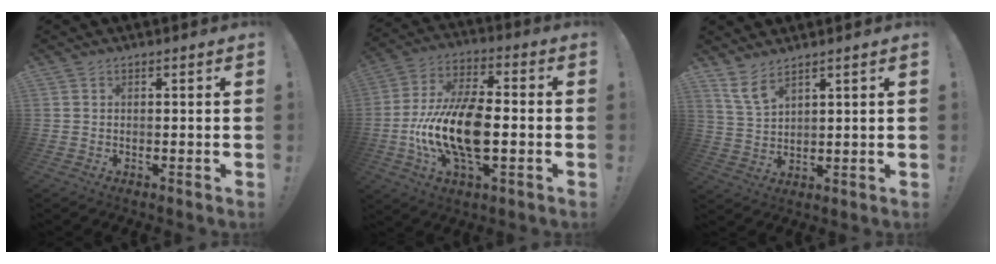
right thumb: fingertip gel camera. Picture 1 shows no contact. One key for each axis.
{"total": 18.6, "fx": -4.0, "fy": 9.2, "fz": 15.6, "tx": -0.295, "ty": 0.007, "tz": -0.064}
{"total": 6.4, "fx": 4.9, "fy": 2.0, "fz": 3.8, "tx": -0.065, "ty": -0.025, "tz": 0.091}